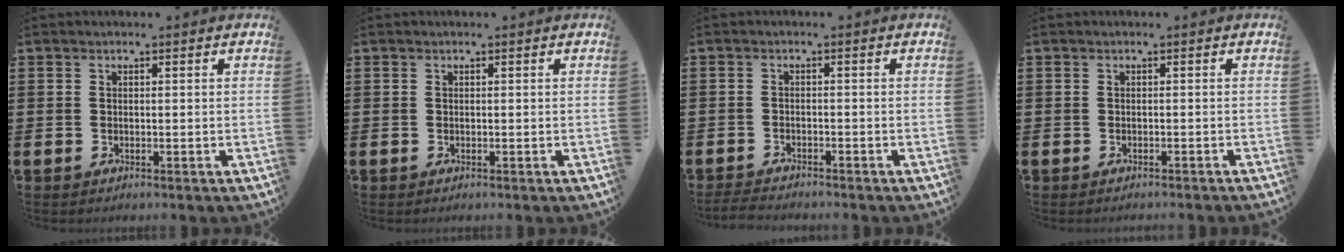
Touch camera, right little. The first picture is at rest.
{"total": 0.0}
{"total": 1.7, "force": [-1.7, 0.1, 0.3], "torque": [-0.007, 0.004, -0.035]}
{"total": 0.5, "force": [-0.5, -0.1, 0.0], "torque": [0.001, -0.001, -0.010]}